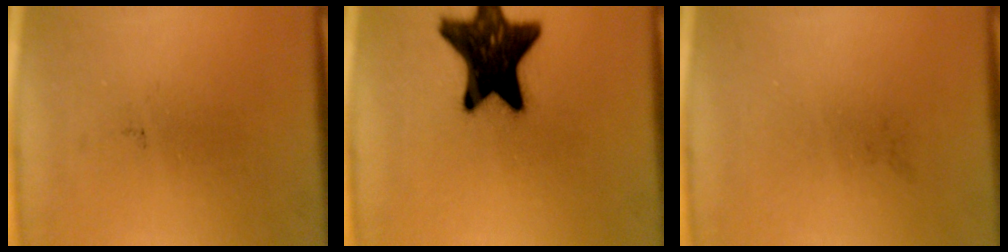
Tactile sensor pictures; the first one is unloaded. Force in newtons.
{"total": 18.2}
{"total": 0.0}